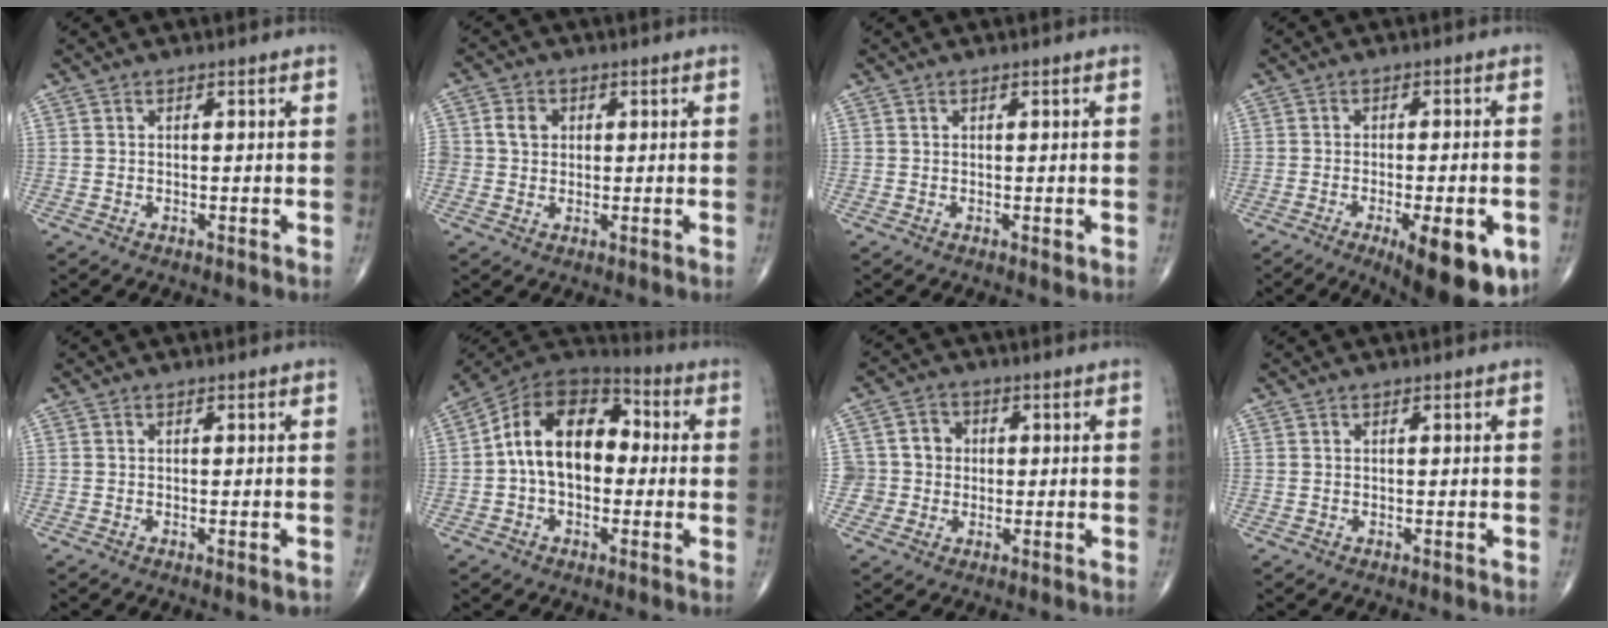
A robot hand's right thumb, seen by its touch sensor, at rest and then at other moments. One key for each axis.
{"total": 4.3, "fx": 0.7, "fy": 3.7, "fz": 2.0, "tx": -0.020, "ty": 0.005, "tz": 0.012}
{"total": 0.6, "fx": 0.1, "fy": 0.4, "fz": 0.5, "tx": -0.007, "ty": -0.003, "tz": 0.003}
{"total": 15.1, "fx": -6.6, "fy": 5.1, "fz": 12.6, "tx": -0.125, "ty": 0.001, "tz": -0.079}
{"total": 1.2, "fx": -0.5, "fy": 0.4, "fz": 1.0, "tx": -0.012, "ty": -0.003, "tz": -0.004}
{"total": 16.1, "fx": 0.4, "fy": 10.6, "fz": 12.1, "tx": -0.176, "ty": 0.044, "tz": -0.006}
{"total": 6.2, "fx": 0.0, "fy": 6.1, "fz": 0.9, "tx": 0.022, "ty": 0.016, "tz": -0.004}
{"total": 0.0}